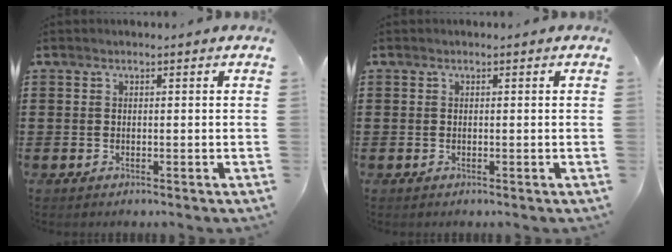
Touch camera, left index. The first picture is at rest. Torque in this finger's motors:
{"motor_torque": [0.07, -0.06, -0.02, -0.01]}